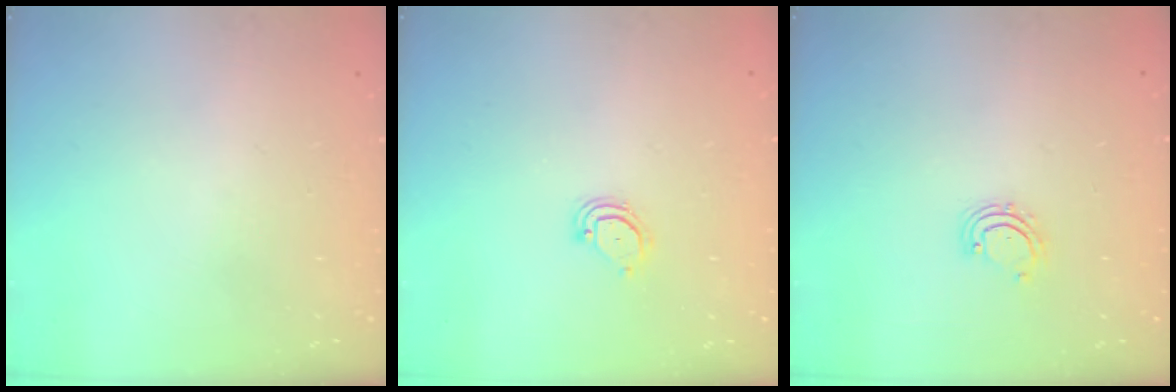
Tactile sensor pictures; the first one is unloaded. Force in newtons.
{"total": 3.4, "press": 3.4, "slide": 0.2}
{"total": 2.9, "press": 2.9, "slide": 0.4}